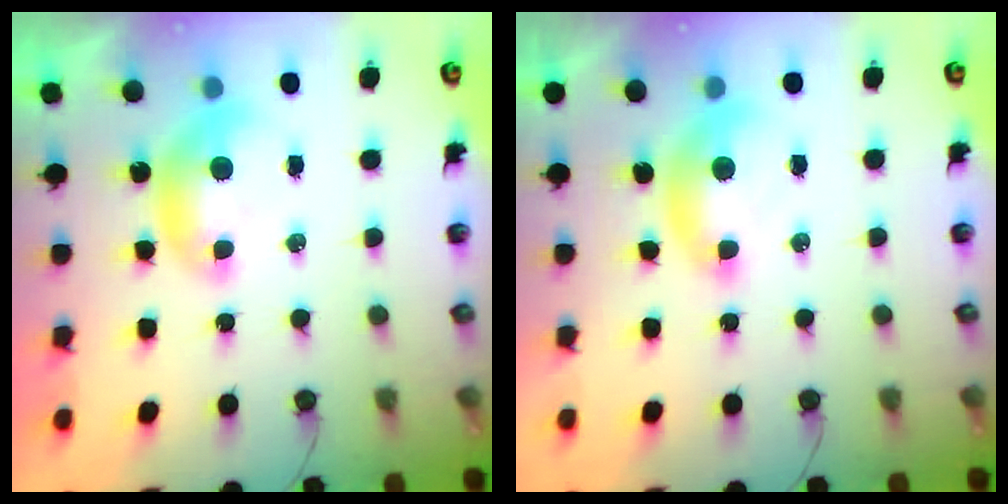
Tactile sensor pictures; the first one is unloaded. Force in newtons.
{"total": 1.5, "press": 1.4, "slide": 0.6}